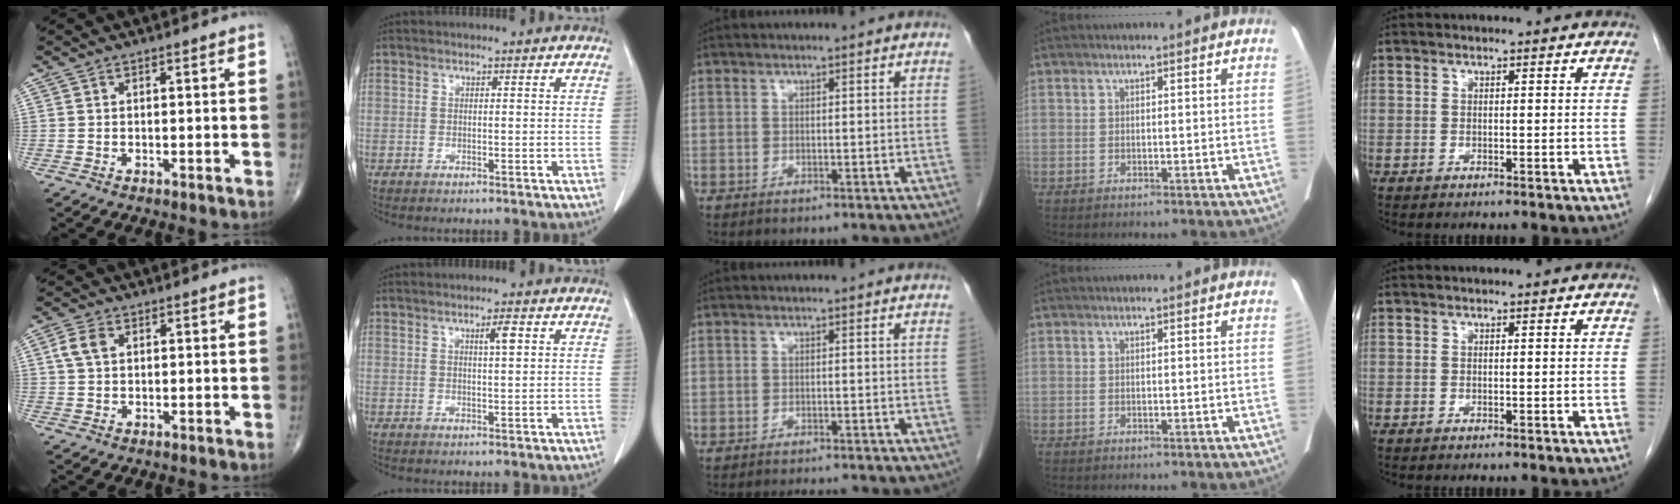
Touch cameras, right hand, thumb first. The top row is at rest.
{"thumb": {"total": 3.8, "force": [1.1, 2.5, 2.7], "torque": [-0.060, 0.007, 0.021]}, "index": {"total": 2.2, "force": [0.9, 0.2, 2.0], "torque": [-0.036, -0.001, 0.015]}, "middle": {"total": 3.3, "force": [-3.1, 0.4, 1.0], "torque": [-0.013, -0.007, -0.042]}}